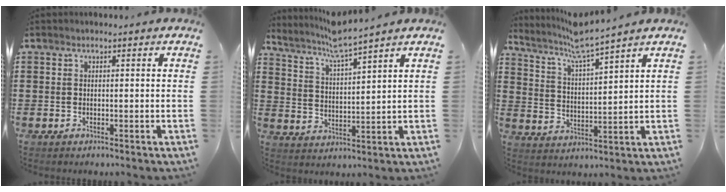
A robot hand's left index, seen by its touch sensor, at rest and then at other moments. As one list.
[{"total": 5.8, "force": [5.1, -0.7, 2.7], "torque": [-0.071, -0.029, 0.085]}, {"total": 6.4, "force": [5.6, -0.7, 3.0], "torque": [-0.080, -0.034, 0.093]}]